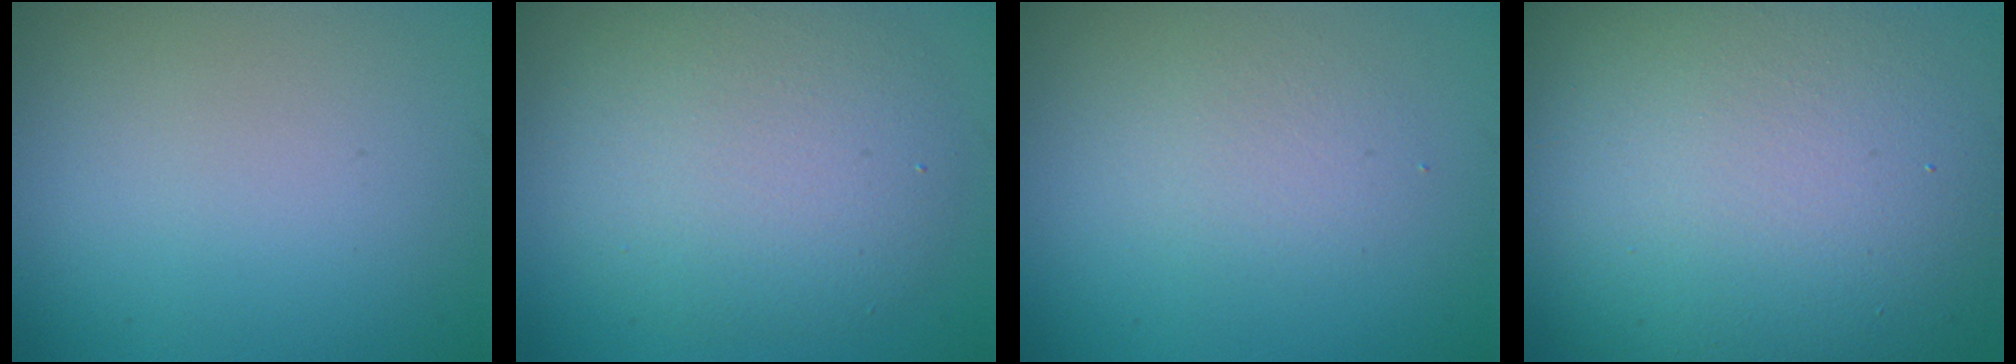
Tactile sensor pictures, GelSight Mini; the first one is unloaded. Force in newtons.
{"total": 5.9, "press": 5.9, "slide": 0.4}
{"total": 2.0, "press": 1.9, "slide": 0.2}
{"total": 17.8, "press": 17.8, "slide": 0.6}